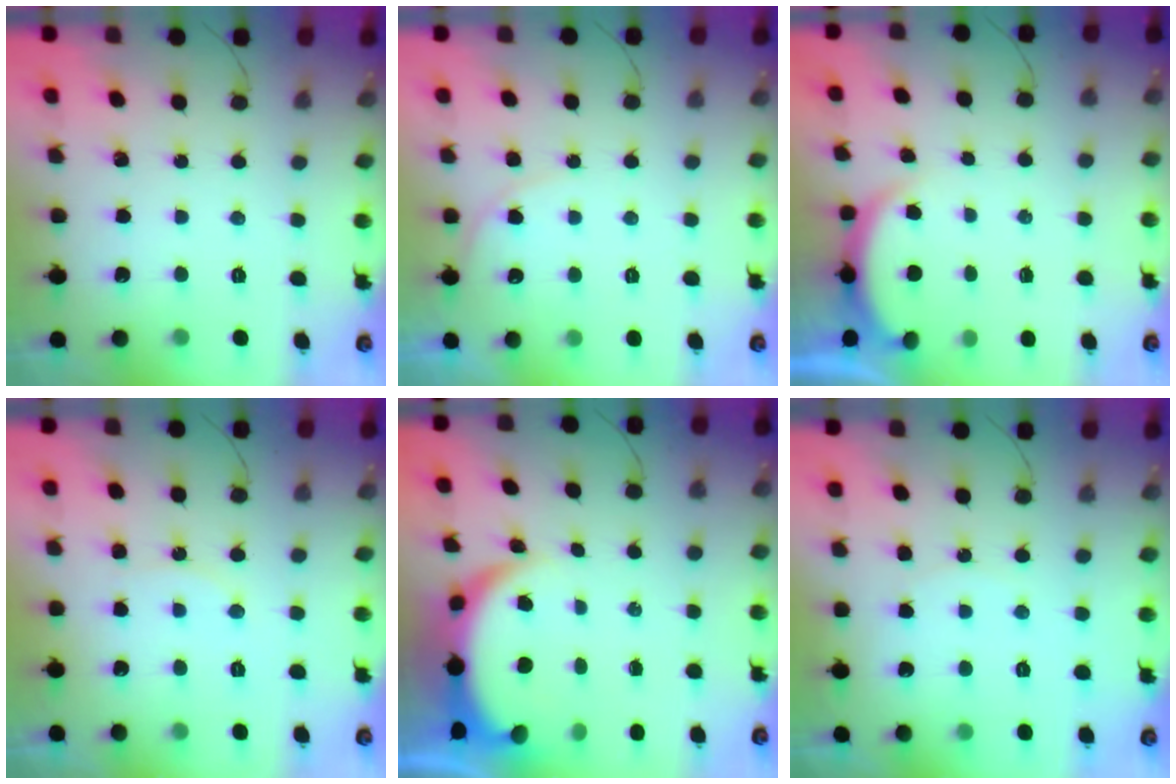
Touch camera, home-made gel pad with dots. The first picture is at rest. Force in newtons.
{"total": 5.1, "press": 5.1, "slide": 0.4}
{"total": 3.0, "press": 2.9, "slide": 0.6}
{"total": 6.0, "press": 5.7, "slide": 1.9}
{"total": 5.4, "press": 5.4, "slide": 0.2}
{"total": 4.2, "press": 4.1, "slide": 0.5}